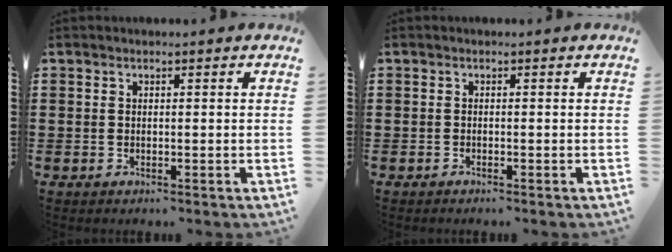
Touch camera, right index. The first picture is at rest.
{"total": 0.6, "force": [-0.6, -0.2, 0.0], "torque": [-0.002, -0.006, -0.011]}